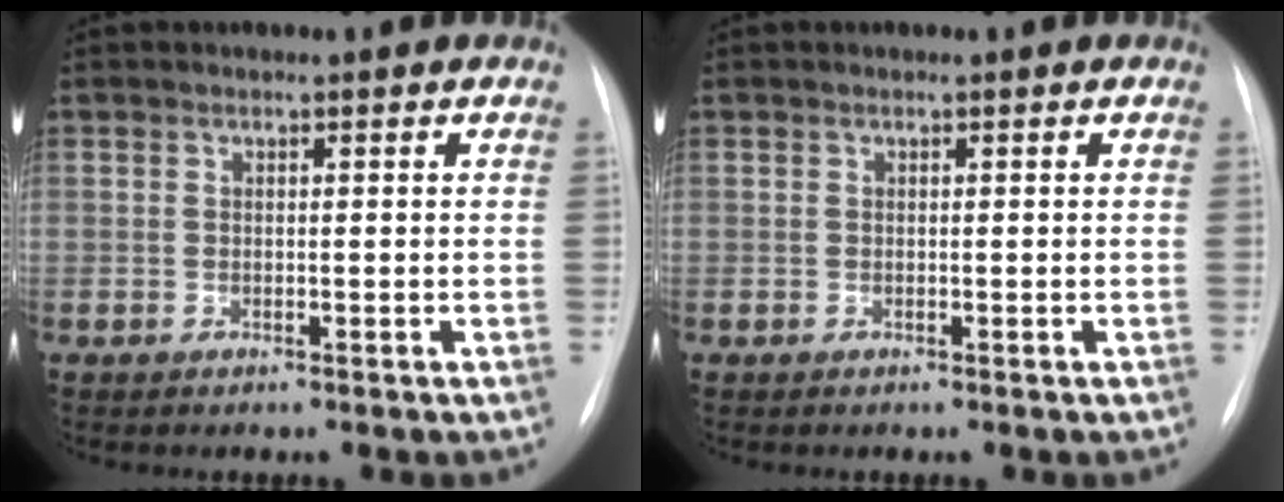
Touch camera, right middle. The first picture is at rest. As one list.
[{"total": 0.0}]